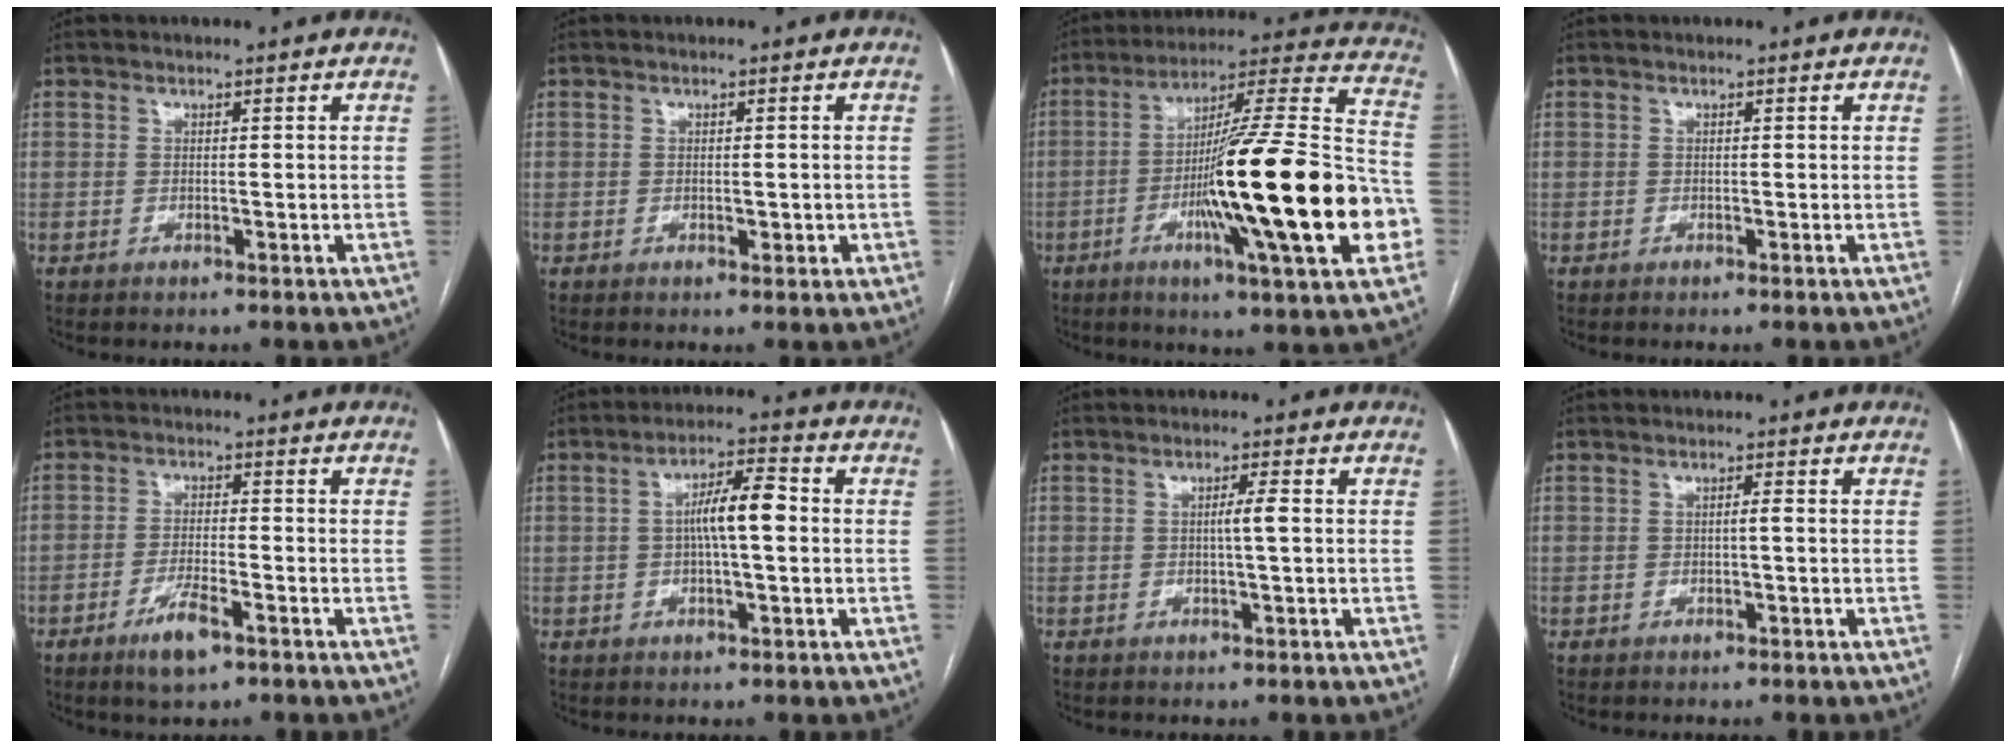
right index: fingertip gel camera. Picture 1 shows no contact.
{"total": 1.5, "force": [-0.3, 0.7, 1.3], "torque": [-0.020, 0.000, 0.000]}
{"total": 28.1, "force": [-6.9, 0.8, 27.2], "torque": [-0.378, -0.012, -0.120]}
{"total": 0.0}
{"total": 5.3, "force": [-3.2, 1.0, 4.0], "torque": [-0.078, -0.004, -0.055]}
{"total": 6.2, "force": [0.2, 0.8, 6.1], "torque": [-0.110, 0.015, 0.001]}
{"total": 2.0, "force": [0.0, -0.2, 2.0], "torque": [-0.033, 0.001, -0.001]}
{"total": 0.7, "force": [-0.1, -0.1, 0.7], "torque": [-0.009, 0.002, -0.002]}